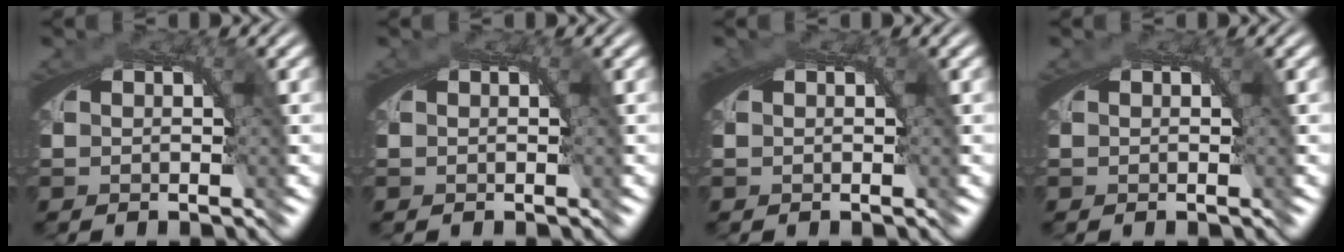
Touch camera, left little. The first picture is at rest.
{"total": 0.5, "force": [0.1, 0.3, 0.4], "torque": [-0.007, 0.002, 0.000]}
{"total": 1.1, "force": [0.2, 0.7, 0.9], "torque": [-0.018, 0.002, 0.001]}
{"total": 0.0}